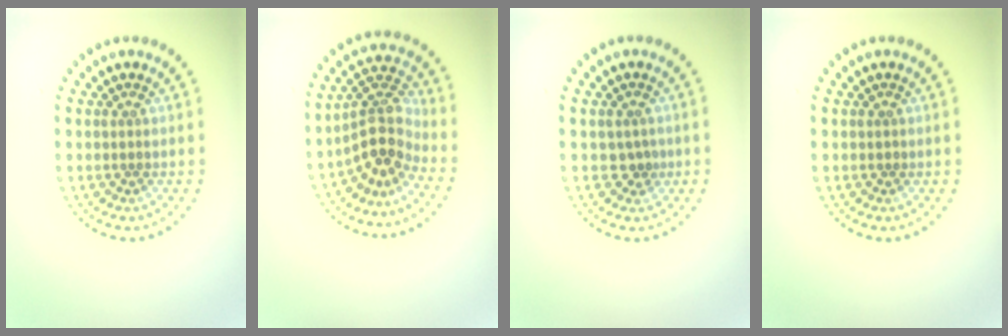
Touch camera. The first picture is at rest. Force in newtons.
{"total": 3.9, "press": 3.0, "slide": 2.5}
{"total": 1.3, "press": 1.1, "slide": 0.7}
{"total": 0.5, "press": 0.4, "slide": 0.4}